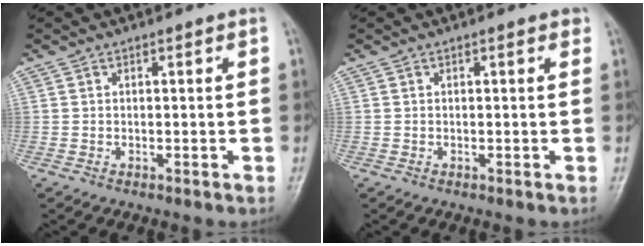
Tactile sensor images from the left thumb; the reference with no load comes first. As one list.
[{"total": 0.7, "force": [0.4, 0.3, 0.5], "torque": [-0.006, -0.001, 0.001]}]